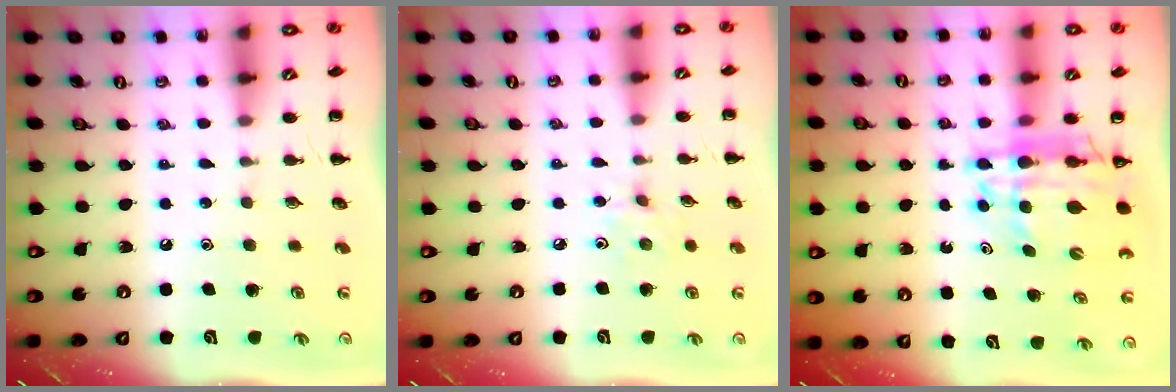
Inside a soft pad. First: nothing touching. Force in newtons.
{"total": 4.0, "press": 3.8, "slide": 1.3}
{"total": 13.2, "press": 12.7, "slide": 3.8}